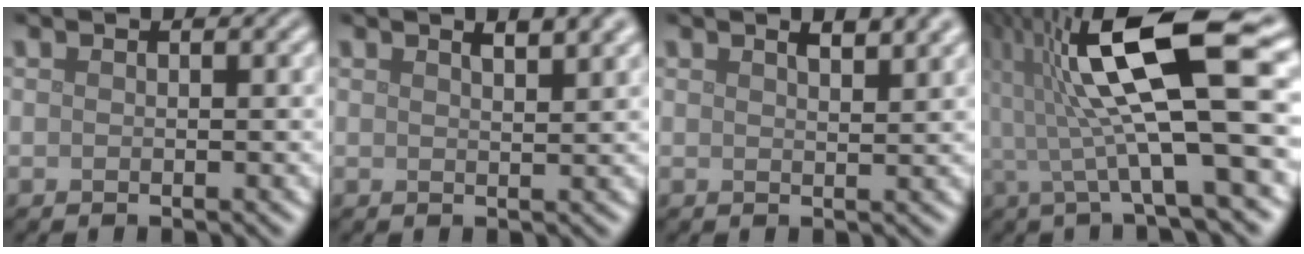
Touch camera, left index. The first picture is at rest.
{"total": 3.9, "force": [2.5, 1.3, 2.7], "torque": [-0.012, 0.018, 0.014]}
{"total": 3.6, "force": [2.4, 1.2, 2.4], "torque": [-0.015, 0.017, 0.017]}
{"total": 13.5, "force": [2.1, 2.9, 13.0], "torque": [-0.224, 0.022, 0.032]}